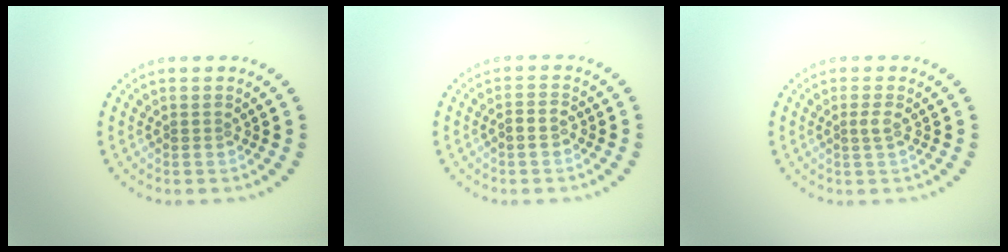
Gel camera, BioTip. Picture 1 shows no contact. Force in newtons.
{"total": 1.5, "press": 1.2, "slide": 0.9}
{"total": 0.9, "press": 0.6, "slide": 0.6}